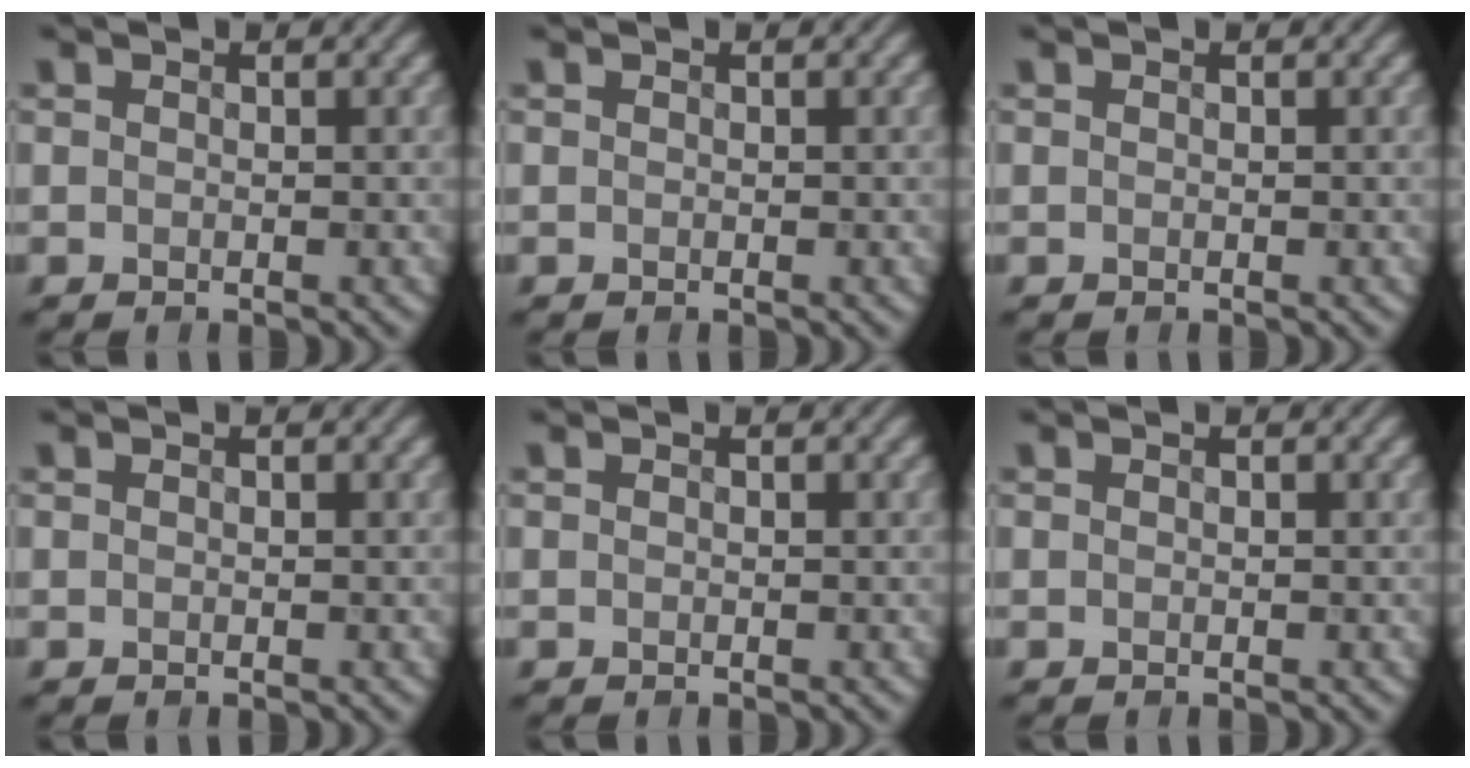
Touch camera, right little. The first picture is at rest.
{"total": 0.0}
{"total": 0.0}
{"total": 0.0}
{"total": 0.0}
{"total": 0.0}